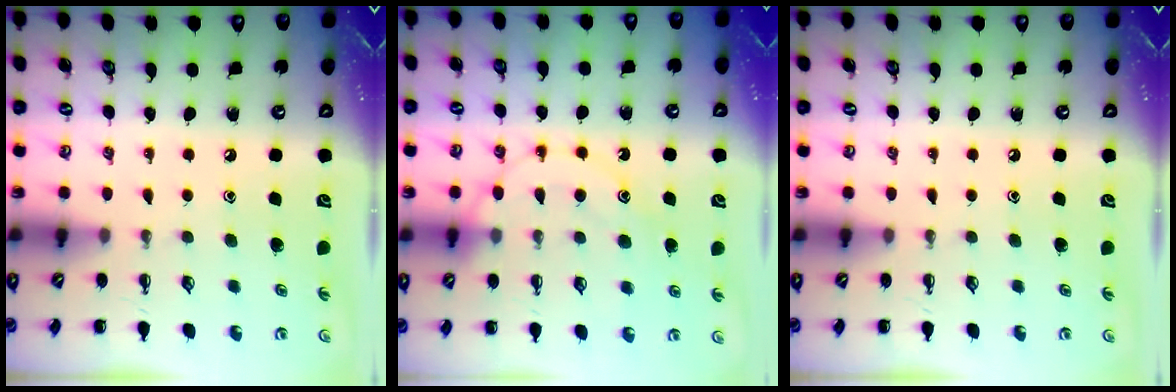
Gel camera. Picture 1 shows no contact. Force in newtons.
{"total": 12.5, "press": 12.5, "slide": 0.9}
{"total": 0.0}